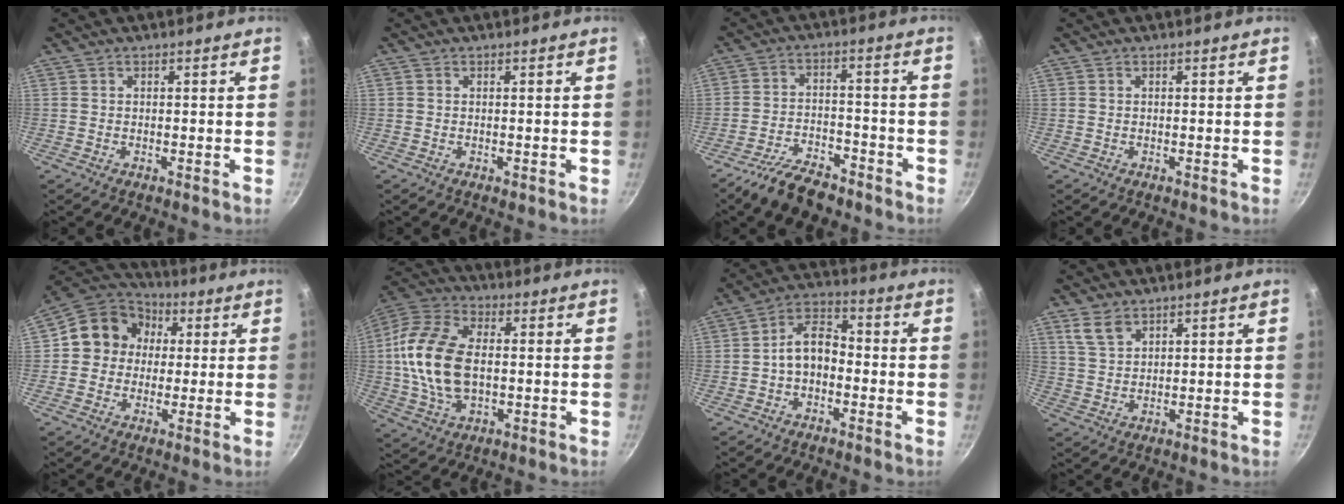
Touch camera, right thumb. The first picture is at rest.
{"total": 0.5, "force": [-0.1, 0.4, 0.3], "torque": [0.000, 0.000, -0.002]}
{"total": 9.7, "force": [-7.4, 4.2, 4.7], "torque": [-0.077, 0.055, -0.127]}
{"total": 0.0}
{"total": 12.1, "force": [1.6, 11.0, 4.9], "torque": [-0.043, 0.026, 0.005]}
{"total": 17.2, "force": [0.1, 10.6, 13.6], "torque": [-0.258, 0.018, -0.008]}
{"total": 7.8, "force": [-1.5, 5.2, 5.6], "torque": [-0.070, 0.039, -0.039]}
{"total": 4.7, "force": [3.2, 2.4, 2.5], "torque": [-0.043, -0.014, 0.068]}